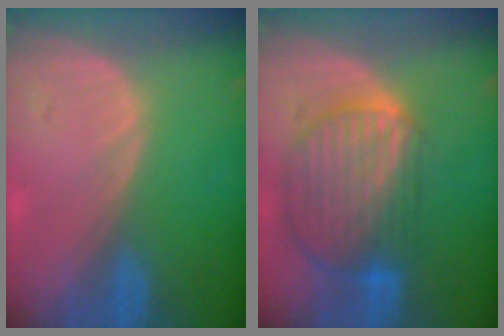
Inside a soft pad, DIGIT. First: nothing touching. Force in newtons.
{"total": 10.4, "press": 8.9, "slide": 5.4}